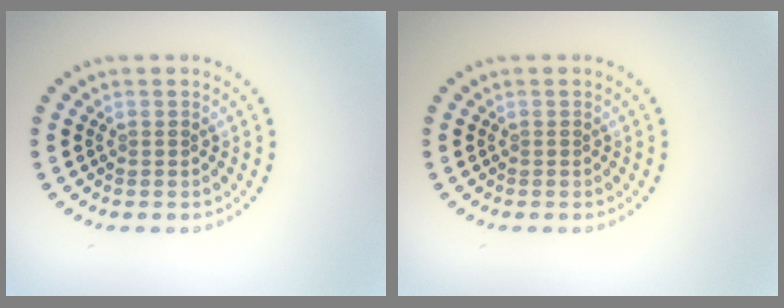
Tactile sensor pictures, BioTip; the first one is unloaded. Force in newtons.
{"total": 0.0}